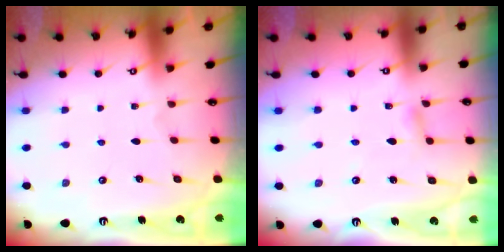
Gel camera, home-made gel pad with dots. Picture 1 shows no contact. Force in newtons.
{"total": 3.8, "press": 3.7, "slide": 0.4}